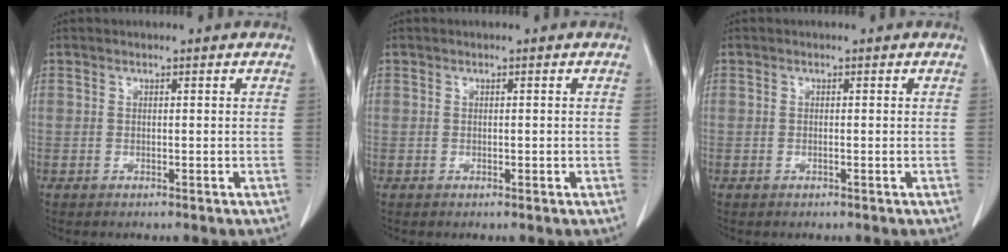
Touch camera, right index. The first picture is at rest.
{"total": 0.0}
{"total": 0.0}